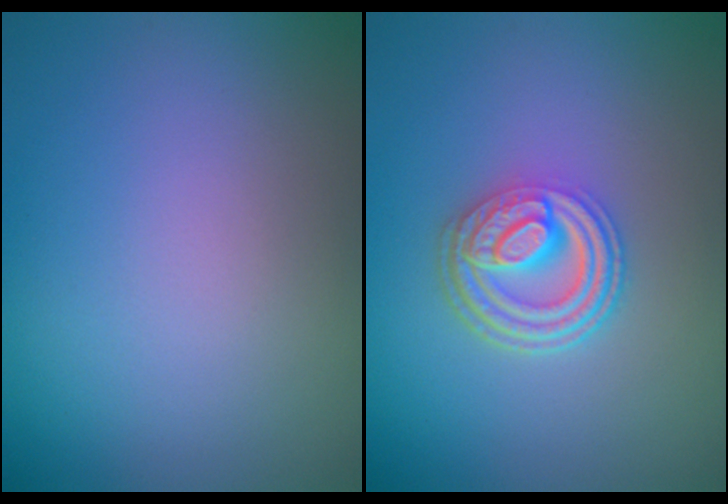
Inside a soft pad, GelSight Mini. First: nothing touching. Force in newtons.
{"total": 4.9, "press": 3.6, "slide": 3.3}